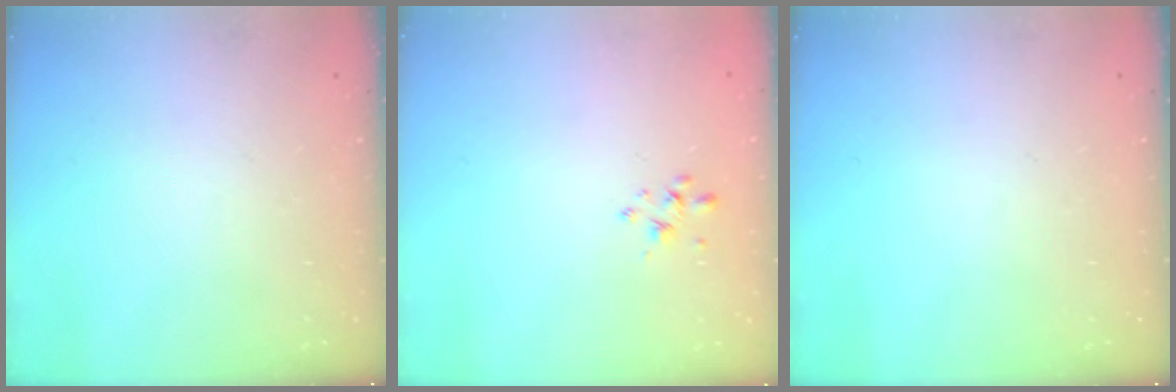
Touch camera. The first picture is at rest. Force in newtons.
{"total": 2.6, "press": 2.4, "slide": 0.8}
{"total": 0.0}